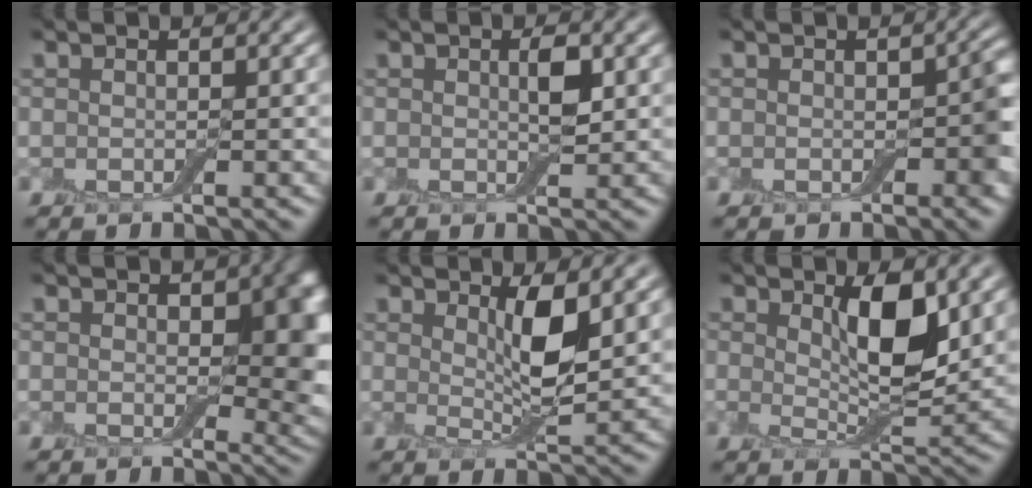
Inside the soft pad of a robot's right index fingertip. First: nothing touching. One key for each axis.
{"total": 1.5, "fx": 0.4, "fy": 0.7, "fz": 1.3, "tx": -0.024, "ty": 0.001, "tz": 0.008}
{"total": 3.0, "fx": -0.6, "fy": 2.0, "fz": 2.1, "tx": -0.023, "ty": -0.006, "tz": -0.010}
{"total": 6.2, "fx": 1.1, "fy": 3.9, "fz": 4.6, "tx": -0.053, "ty": -0.007, "tz": 0.016}
{"total": 2.9, "fx": 1.3, "fy": 0.3, "fz": 2.6, "tx": -0.049, "ty": -0.008, "tz": 0.023}
{"total": 3.9, "fx": 1.4, "fy": 1.2, "fz": 3.4, "tx": -0.064, "ty": -0.004, "tz": 0.025}